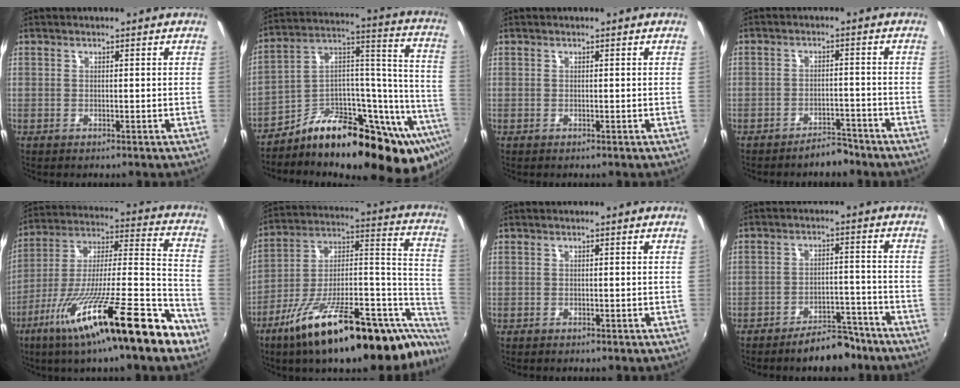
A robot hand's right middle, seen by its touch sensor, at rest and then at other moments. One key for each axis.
{"total": 27.2, "fx": -17.4, "fy": 10.8, "fz": 17.8, "tx": -0.213, "ty": 0.043, "tz": -0.260}
{"total": 0.0}
{"total": 4.0, "fx": -3.6, "fy": 1.5, "fz": 1.0, "tx": -0.023, "ty": 0.011, "tz": -0.047}
{"total": 26.2, "fx": -15.5, "fy": 2.7, "fz": 20.9, "tx": -0.330, "ty": -0.029, "tz": -0.259}
{"total": 32.0, "fx": -20.8, "fy": 9.0, "fz": 22.6, "tx": -0.295, "ty": 0.005, "tz": -0.321}
{"total": 0.8, "fx": -0.6, "fy": 0.4, "fz": 0.4, "tx": -0.007, "ty": -0.002, "tz": -0.010}
{"total": 8.3, "fx": -6.8, "fy": 3.2, "fz": 3.5, "tx": -0.063, "ty": 0.029, "tz": -0.083}